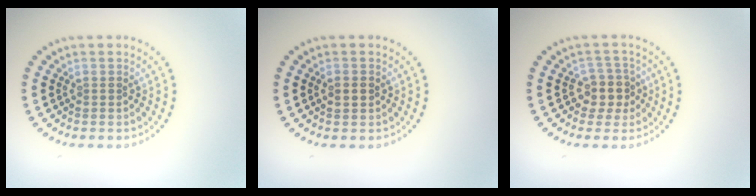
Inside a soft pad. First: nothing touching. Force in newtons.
{"total": 1.8, "press": 1.8, "slide": 0.2}
{"total": 2.7, "press": 2.3, "slide": 1.5}